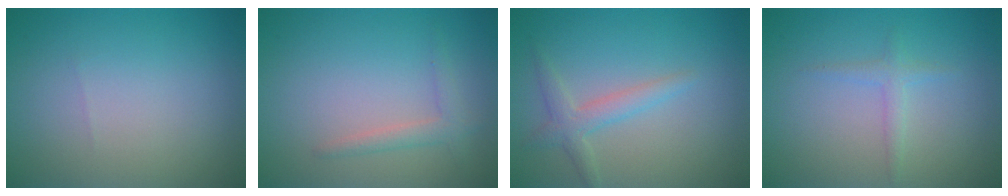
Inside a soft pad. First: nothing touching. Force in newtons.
{"total": 1.6, "press": 1.6, "slide": 0.0}
{"total": 2.2, "press": 2.2, "slide": 0.1}
{"total": 1.3, "press": 1.3, "slide": 0.0}